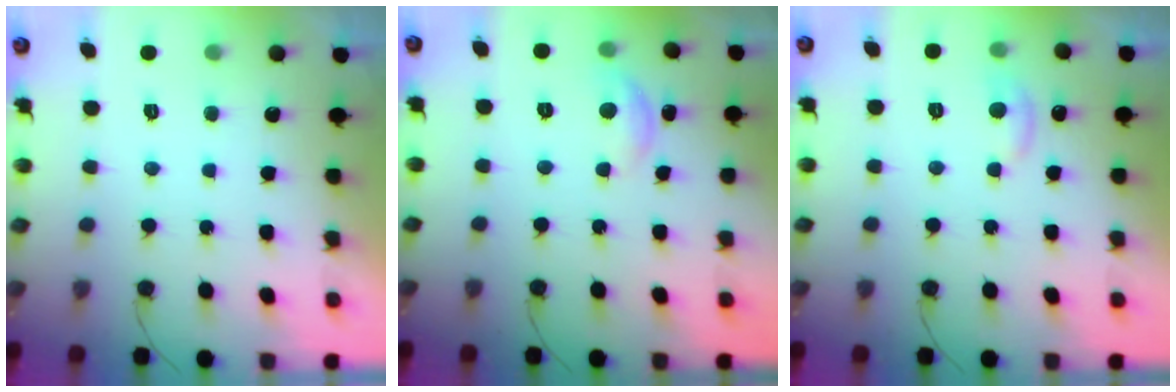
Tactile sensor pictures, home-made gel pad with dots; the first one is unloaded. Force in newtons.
{"total": 6.5, "press": 6.4, "slide": 0.5}
{"total": 6.3, "press": 6.3, "slide": 0.7}